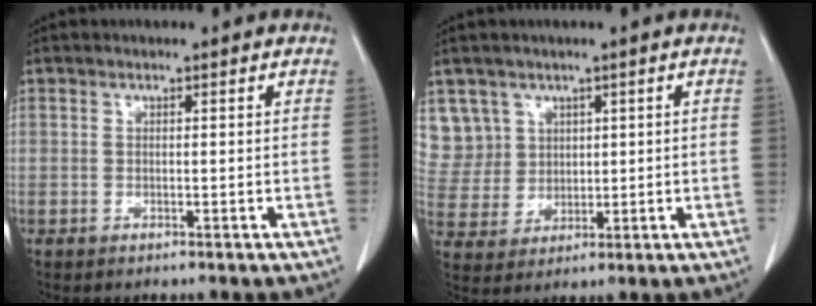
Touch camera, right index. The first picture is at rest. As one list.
[{"total": 7.4, "force": [3.7, 6.5, -0.2], "torque": [-0.001, 0.020, 0.090]}]